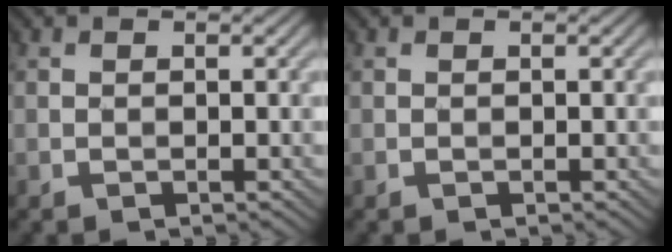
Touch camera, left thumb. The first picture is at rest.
{"total": 0.0}